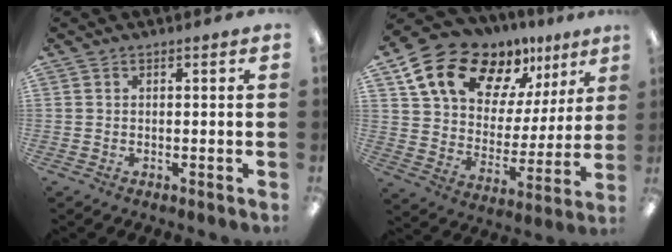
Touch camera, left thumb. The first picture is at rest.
{"total": 16.9, "force": [12.6, 8.7, 7.1], "torque": [-0.140, -0.085, 0.227]}